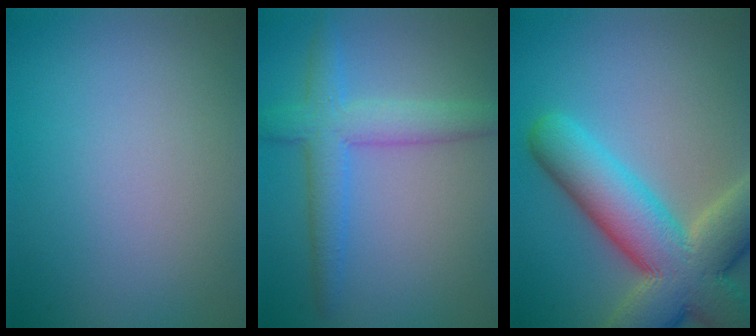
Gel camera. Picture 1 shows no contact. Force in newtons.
{"total": 4.8, "press": 4.8, "slide": 0.1}
{"total": 12.0, "press": 11.9, "slide": 1.0}